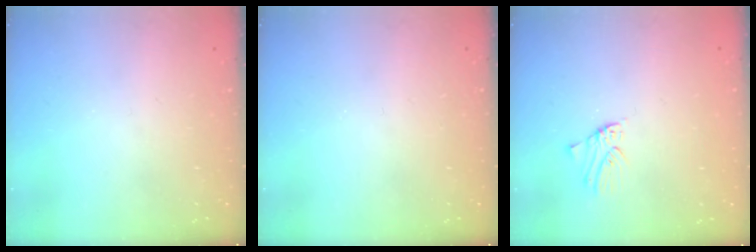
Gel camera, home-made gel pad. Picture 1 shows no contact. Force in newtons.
{"total": 0.0}
{"total": 0.0}